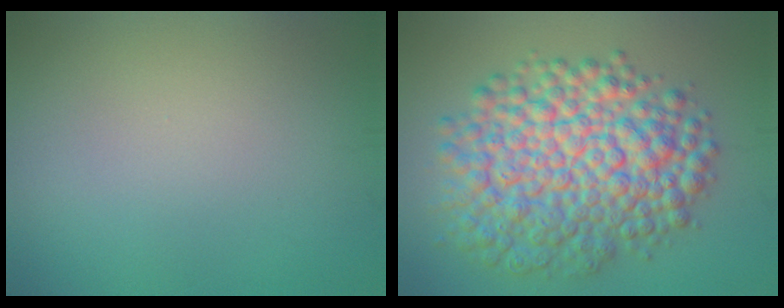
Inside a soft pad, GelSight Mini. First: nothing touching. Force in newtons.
{"total": 10.0, "press": 10.0, "slide": 0.2}